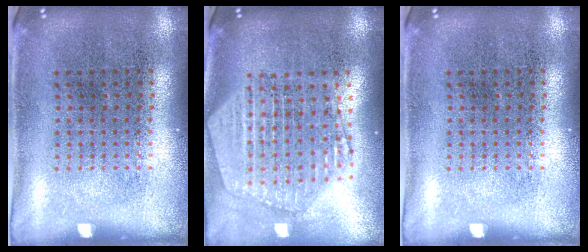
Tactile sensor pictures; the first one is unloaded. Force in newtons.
{"total": 2.4, "press": 2.1, "slide": 1.3}
{"total": 0.0}